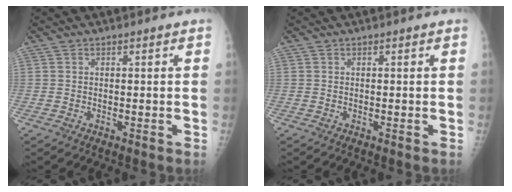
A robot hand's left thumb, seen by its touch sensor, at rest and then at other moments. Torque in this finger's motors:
{"motor_torque": [0.00, 0.00, -0.01, 0.00, 0.00]}